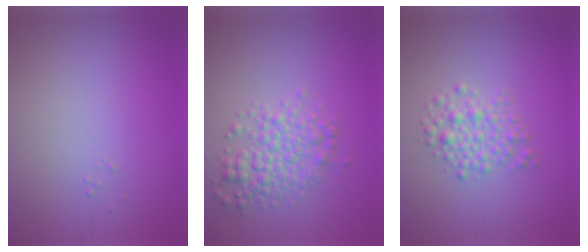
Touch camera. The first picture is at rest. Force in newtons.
{"total": 3.5, "press": 3.5, "slide": 0.1}
{"total": 2.8, "press": 2.8, "slide": 0.1}